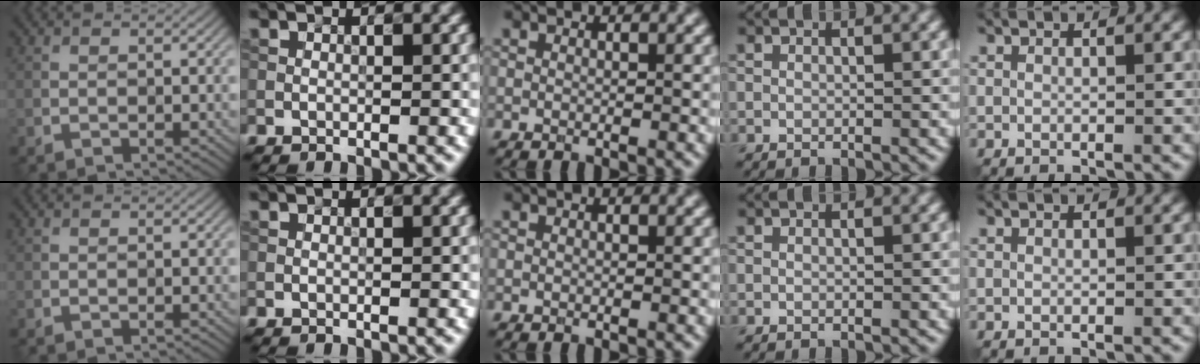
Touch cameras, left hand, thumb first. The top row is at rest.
{}